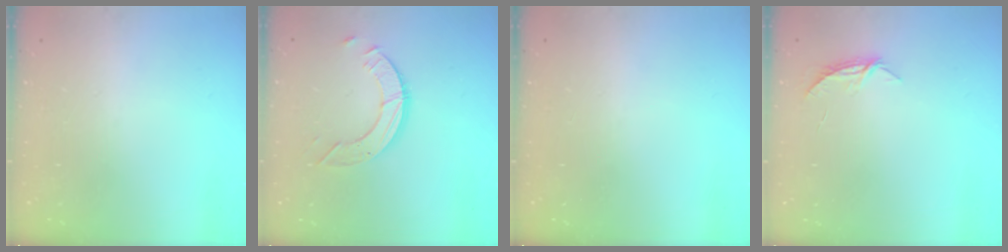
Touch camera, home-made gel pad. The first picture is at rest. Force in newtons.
{"total": 6.0, "press": 6.0, "slide": 0.5}
{"total": 0.0}
{"total": 5.2, "press": 5.2, "slide": 0.4}